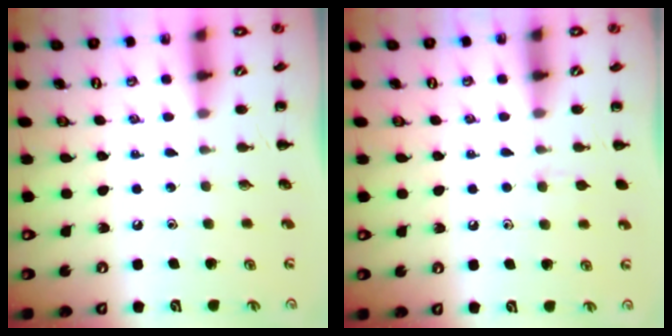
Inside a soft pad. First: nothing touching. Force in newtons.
{"total": 4.1, "press": 3.7, "slide": 1.6}